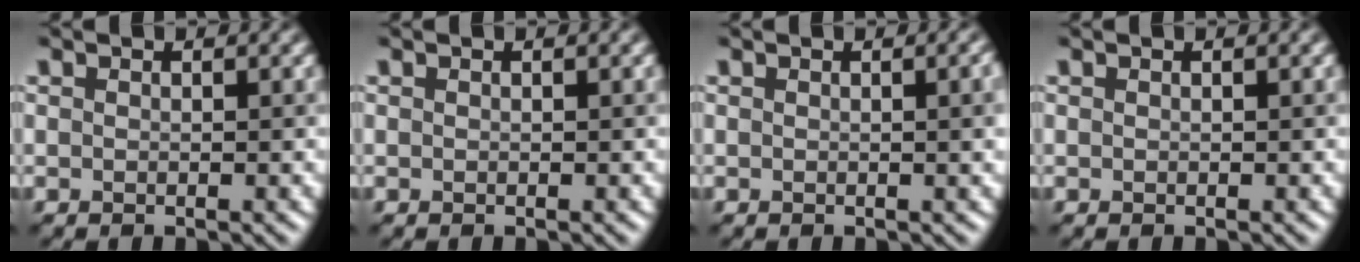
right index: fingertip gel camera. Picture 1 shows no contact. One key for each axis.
{"total": 0.0}
{"total": 2.7, "fx": 0.2, "fy": 1.0, "fz": 2.5, "tx": -0.011, "ty": 0.016, "tz": -0.003}
{"total": 0.0}